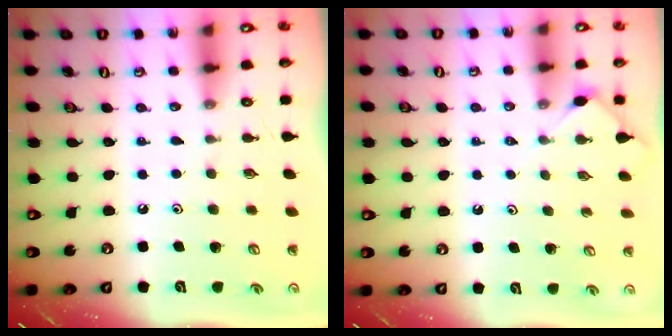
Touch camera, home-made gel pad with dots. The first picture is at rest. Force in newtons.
{"total": 3.3, "press": 3.3, "slide": 0.5}